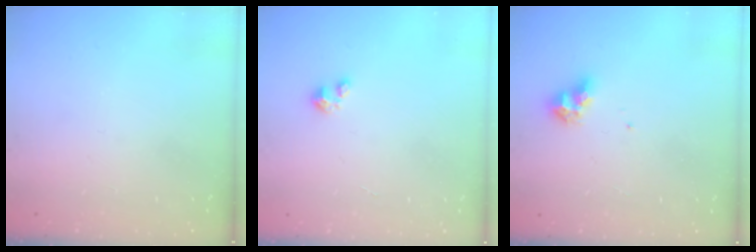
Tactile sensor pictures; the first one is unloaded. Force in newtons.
{"total": 1.5, "press": 1.5, "slide": 0.1}
{"total": 6.1, "press": 6.1, "slide": 1.0}